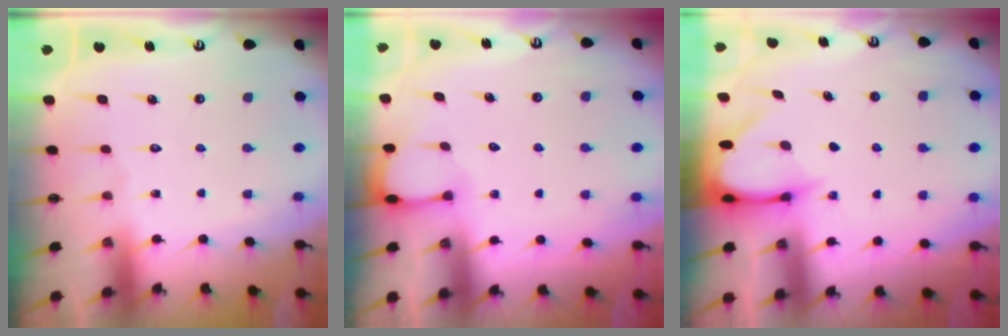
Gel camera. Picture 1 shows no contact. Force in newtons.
{"total": 2.7, "press": 2.7, "slide": 0.4}
{"total": 3.3, "press": 3.3, "slide": 0.3}